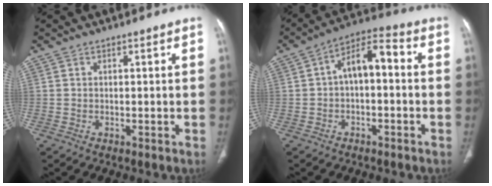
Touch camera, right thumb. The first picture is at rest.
{"total": 8.6, "force": [0.0, 4.6, 7.3], "torque": [-0.106, 0.041, -0.012]}